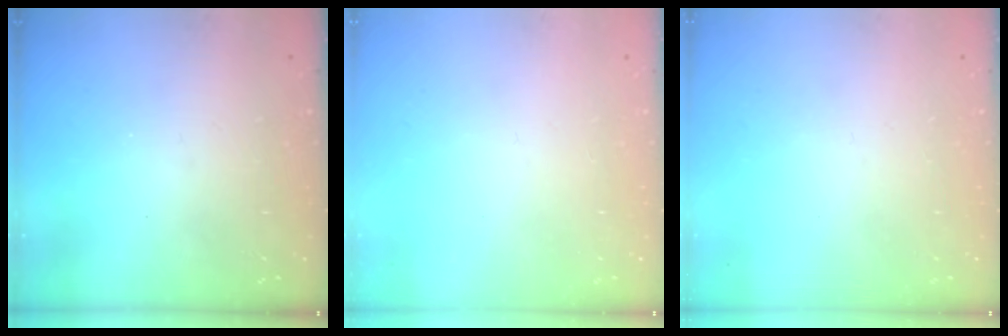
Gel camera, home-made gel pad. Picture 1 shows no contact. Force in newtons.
{"total": 0.0}
{"total": 0.0}